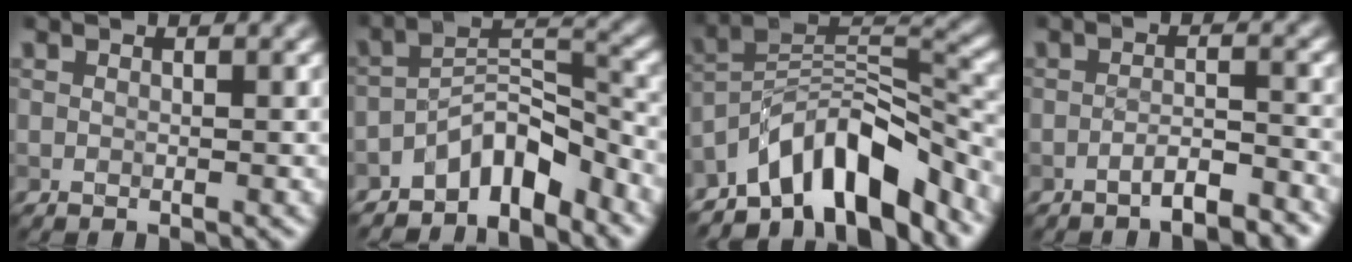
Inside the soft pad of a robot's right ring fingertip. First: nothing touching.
{"total": 5.7, "force": [-4.5, 2.0, 2.9], "torque": [-0.033, 0.012, -0.087]}
{"total": 9.9, "force": [-7.1, 3.6, 5.9], "torque": [-0.079, 0.010, -0.139]}
{"total": 2.7, "force": [-2.2, 0.4, 1.5], "torque": [-0.023, 0.006, -0.041]}